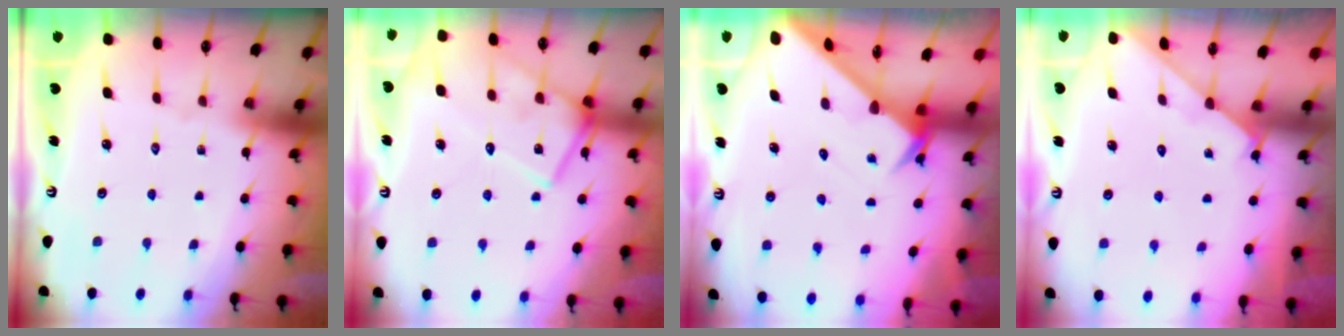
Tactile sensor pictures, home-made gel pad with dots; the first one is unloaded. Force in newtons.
{"total": 15.1, "press": 15.0, "slide": 1.2}
{"total": 2.7, "press": 2.7, "slide": 0.1}
{"total": 2.3, "press": 2.3, "slide": 0.4}